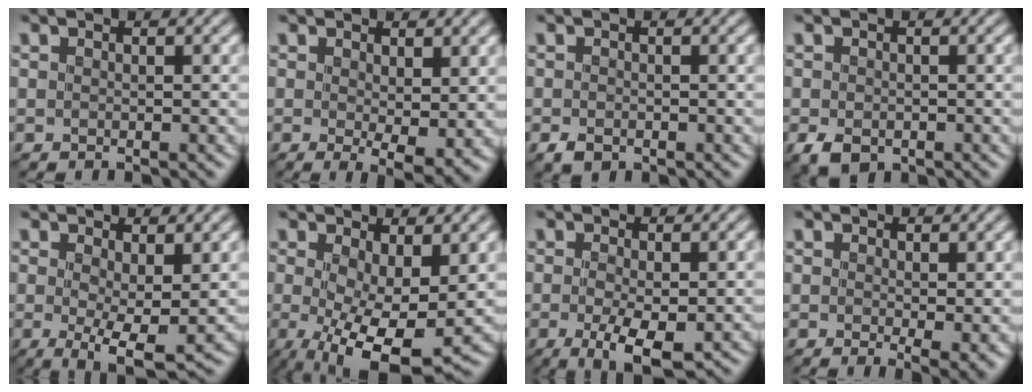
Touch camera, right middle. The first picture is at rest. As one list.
[{"total": 3.4, "force": [0.7, 0.9, 3.2], "torque": [-0.050, -0.015, 0.016]}, {"total": 1.3, "force": [-0.7, 0.9, 0.7], "torque": [-0.016, -0.005, -0.012]}, {"total": 2.4, "force": [-1.0, 1.7, 1.4], "torque": [-0.031, -0.010, -0.017]}, {"total": 4.9, "force": [0.1, 1.3, 4.7], "torque": [-0.081, -0.014, 0.003]}, {"total": 9.3, "force": [-1.1, 3.4, 8.5], "torque": [-0.145, -0.015, -0.016]}, {"total": 3.9, "force": [-1.1, 1.1, 3.5], "torque": [-0.069, -0.012, -0.018]}, {"total": 2.6, "force": [0.5, 0.5, 2.5], "torque": [-0.035, -0.009, 0.012]}]